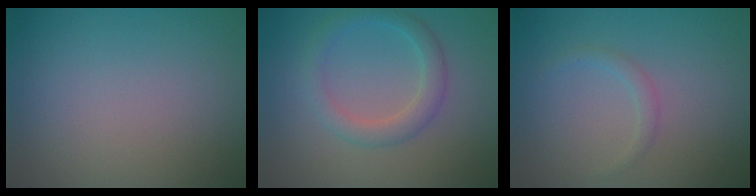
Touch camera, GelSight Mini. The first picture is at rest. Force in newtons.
{"total": 2.8, "press": 2.8, "slide": 0.0}
{"total": 1.1, "press": 1.1, "slide": 0.1}